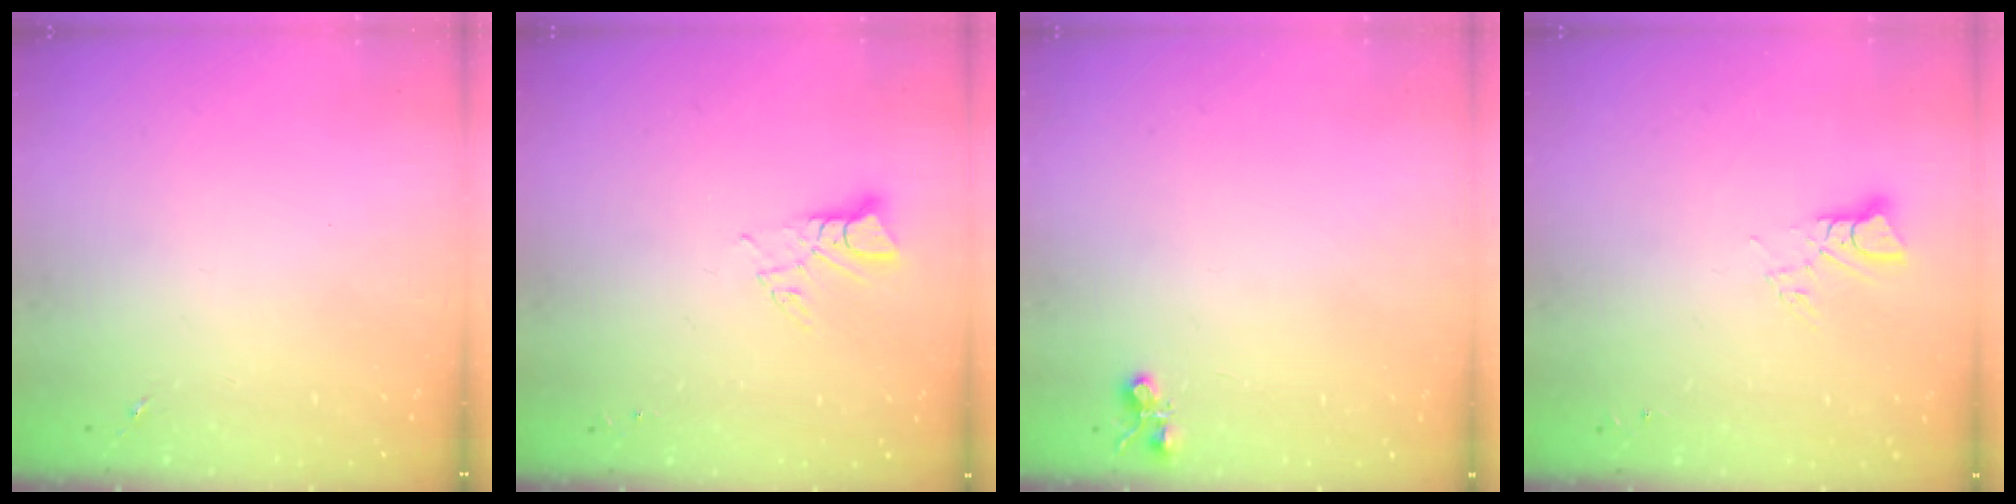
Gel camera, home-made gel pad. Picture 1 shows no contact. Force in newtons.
{"total": 3.8, "press": 3.8, "slide": 0.2}
{"total": 4.8, "press": 4.8, "slide": 0.7}
{"total": 3.6, "press": 3.6, "slide": 0.2}